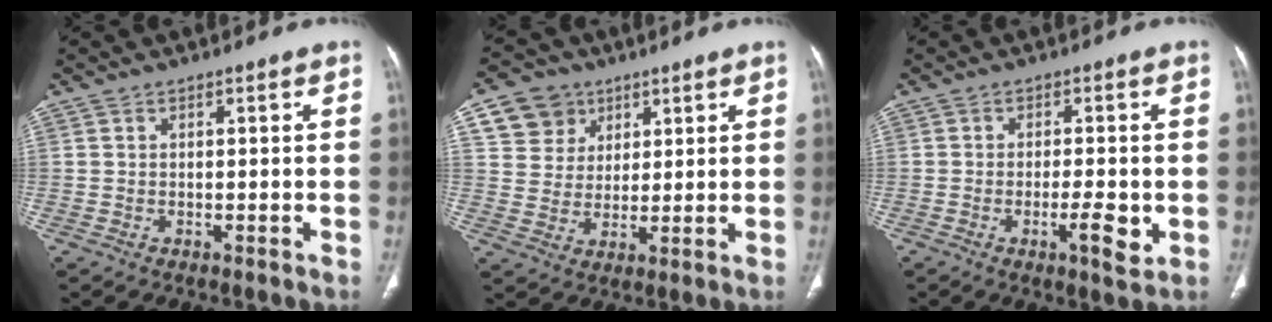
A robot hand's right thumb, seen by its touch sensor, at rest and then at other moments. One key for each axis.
{"total": 9.0, "fx": 4.4, "fy": 7.6, "fz": 2.0, "tx": -0.007, "ty": -0.014, "tz": 0.082}
{"total": 5.7, "fx": -1.5, "fy": 1.5, "fz": 5.2, "tx": -0.079, "ty": -0.005, "tz": -0.022}